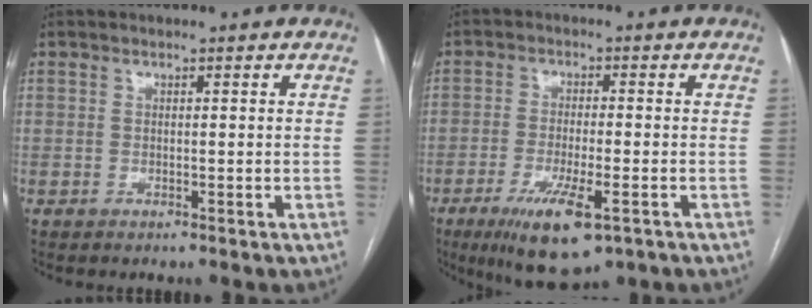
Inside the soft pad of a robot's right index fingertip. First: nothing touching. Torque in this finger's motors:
{"motor_torque": [1.45, -0.60, 0.53, 0.13]}